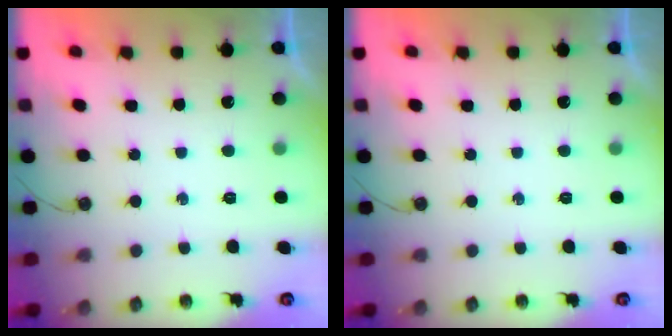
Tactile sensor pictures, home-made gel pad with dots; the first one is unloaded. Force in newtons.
{"total": 0.0}